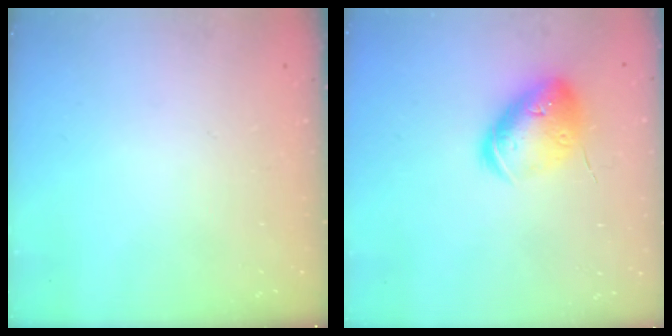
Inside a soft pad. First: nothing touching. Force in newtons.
{"total": 16.0, "press": 15.9, "slide": 2.1}